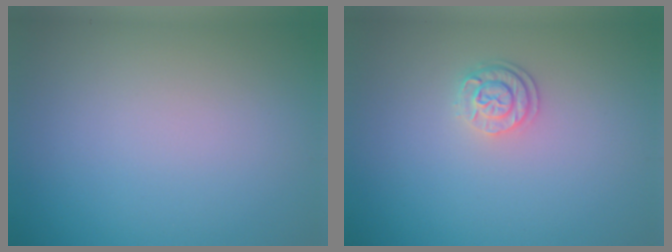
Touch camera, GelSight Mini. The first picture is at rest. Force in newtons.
{"total": 2.1, "press": 1.8, "slide": 1.2}